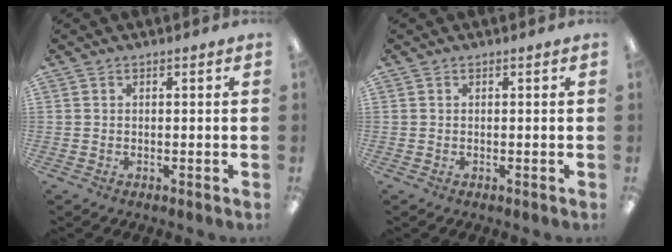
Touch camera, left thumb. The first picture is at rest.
{"total": 0.0}